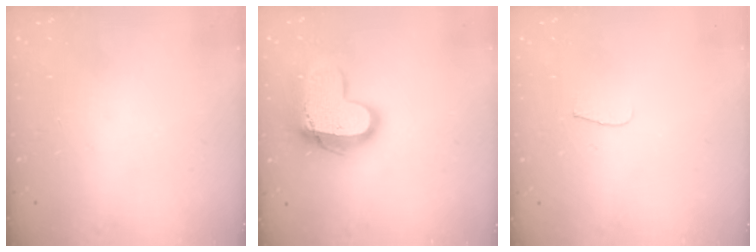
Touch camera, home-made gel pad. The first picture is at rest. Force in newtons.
{"total": 16.9, "press": 16.8, "slide": 1.4}
{"total": 3.8, "press": 3.8, "slide": 0.4}